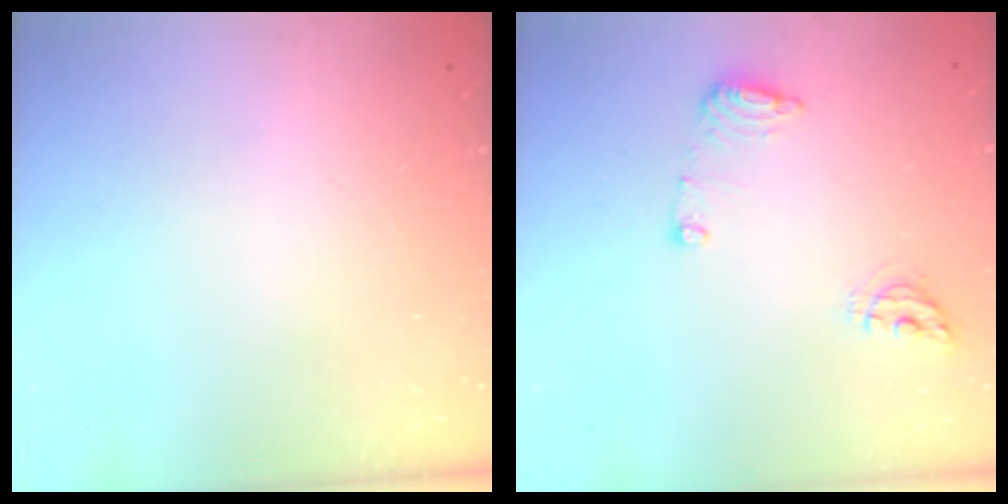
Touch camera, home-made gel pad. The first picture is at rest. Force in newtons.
{"total": 8.1, "press": 8.1, "slide": 0.9}